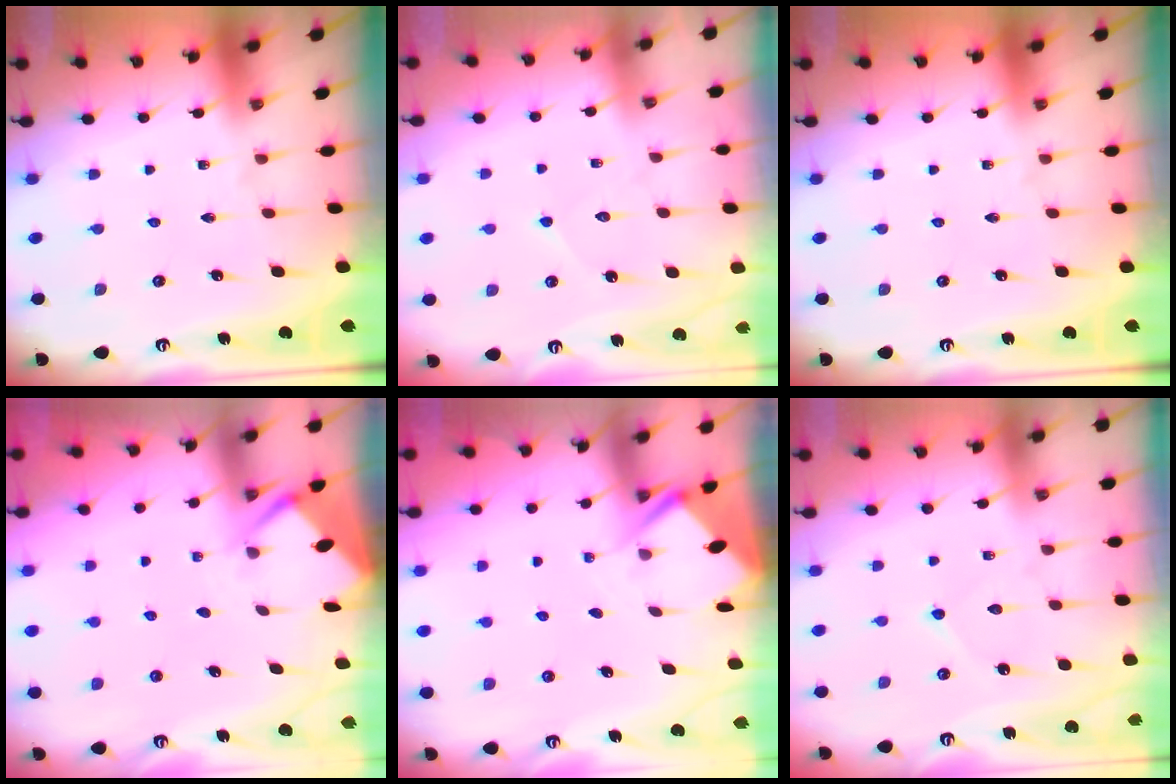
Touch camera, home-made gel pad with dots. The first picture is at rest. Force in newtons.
{"total": 5.4, "press": 5.4, "slide": 0.5}
{"total": 0.0}
{"total": 2.6, "press": 2.6, "slide": 0.3}
{"total": 2.9, "press": 2.9, "slide": 0.3}
{"total": 4.4, "press": 4.4, "slide": 0.5}